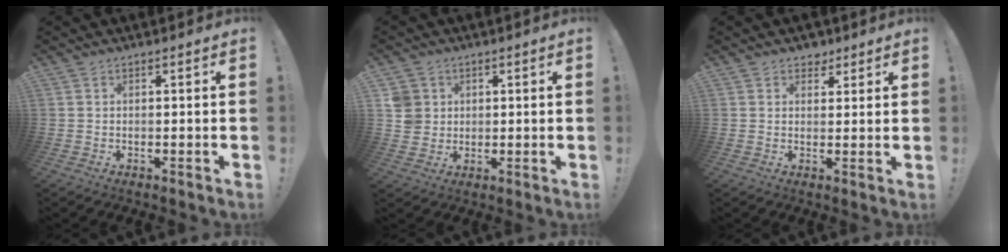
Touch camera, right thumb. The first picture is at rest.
{"total": 5.8, "force": [1.7, 5.4, 1.2], "torque": [-0.023, -0.007, 0.036]}
{"total": 3.9, "force": [2.6, 2.9, 0.6], "torque": [0.002, -0.014, 0.046]}